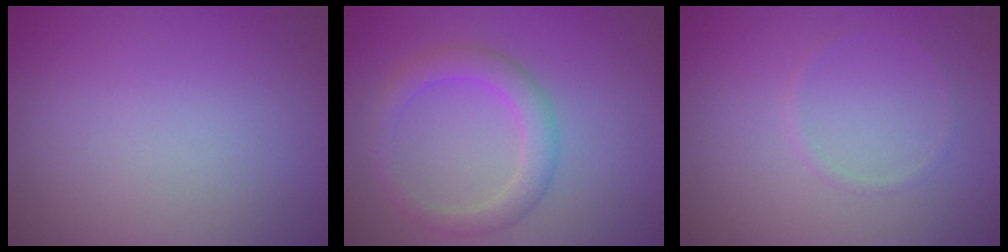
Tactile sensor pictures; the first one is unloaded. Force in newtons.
{"total": 2.9, "press": 2.9, "slide": 0.1}
{"total": 0.6, "press": 0.6, "slide": 0.0}